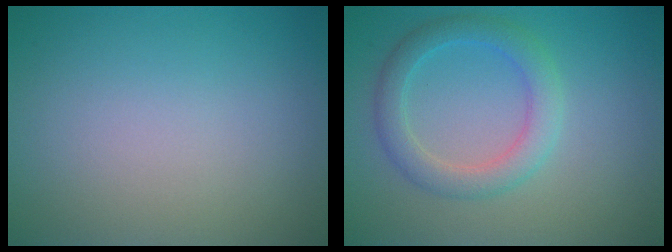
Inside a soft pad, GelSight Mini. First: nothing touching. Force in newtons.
{"total": 2.2, "press": 2.2, "slide": 0.3}